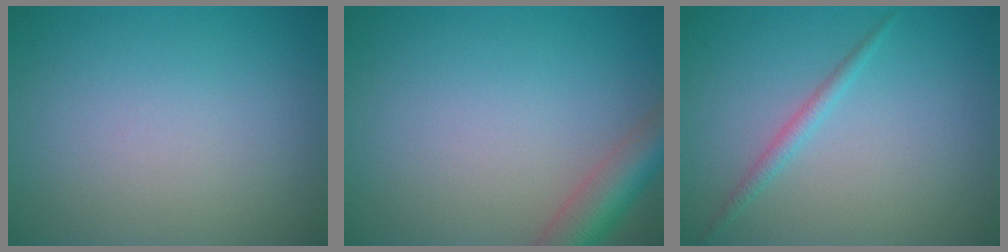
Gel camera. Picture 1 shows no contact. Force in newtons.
{"total": 4.3, "press": 4.3, "slide": 0.3}
{"total": 1.3, "press": 1.3, "slide": 0.1}